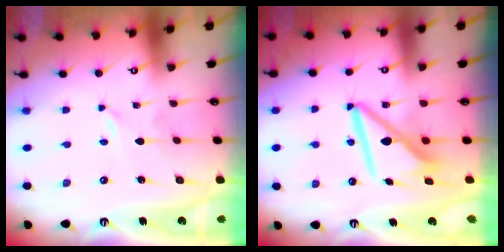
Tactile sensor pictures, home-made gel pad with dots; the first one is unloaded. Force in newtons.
{"total": 10.7, "press": 10.7, "slide": 1.2}